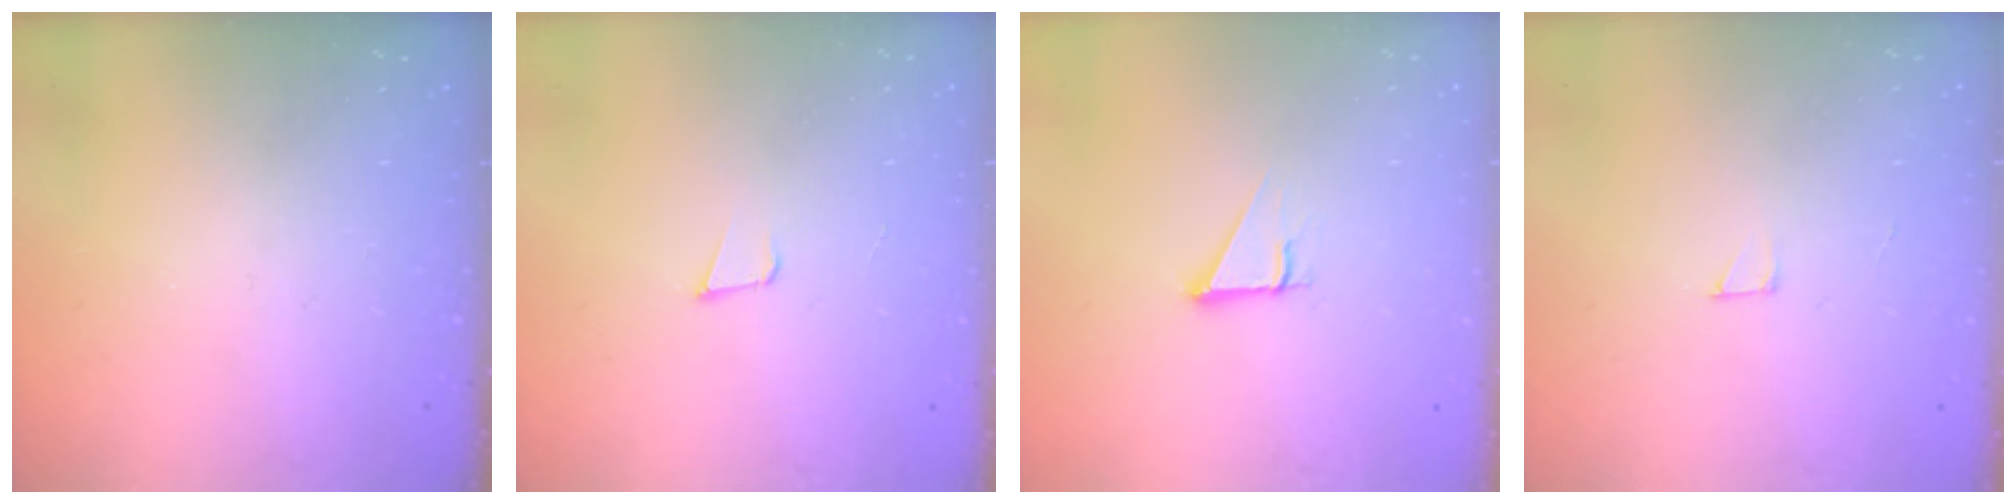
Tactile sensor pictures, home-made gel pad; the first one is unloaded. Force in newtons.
{"total": 3.2, "press": 1.9, "slide": 2.6}
{"total": 3.0, "press": 3.0, "slide": 0.1}
{"total": 2.0, "press": 2.0, "slide": 0.0}